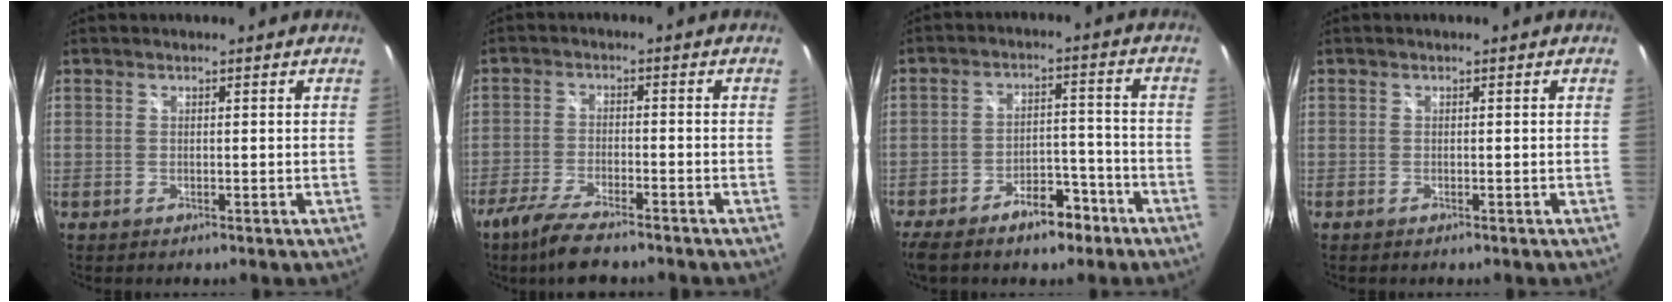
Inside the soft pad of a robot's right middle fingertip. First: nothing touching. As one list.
[{"total": 9.5, "force": [-7.6, 2.0, 5.4], "torque": [-0.128, -0.031, -0.137]}, {"total": 10.1, "force": [-7.4, 4.4, 5.4], "torque": [-0.106, 0.011, -0.115]}, {"total": 0.0}]